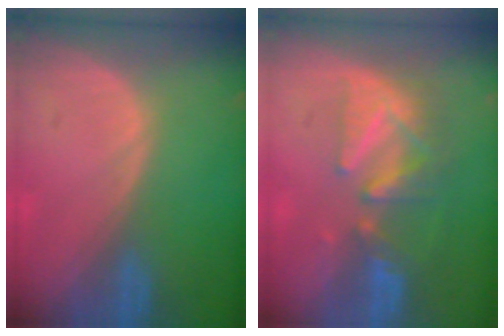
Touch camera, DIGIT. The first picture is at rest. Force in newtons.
{"total": 8.2, "press": 7.4, "slide": 3.6}